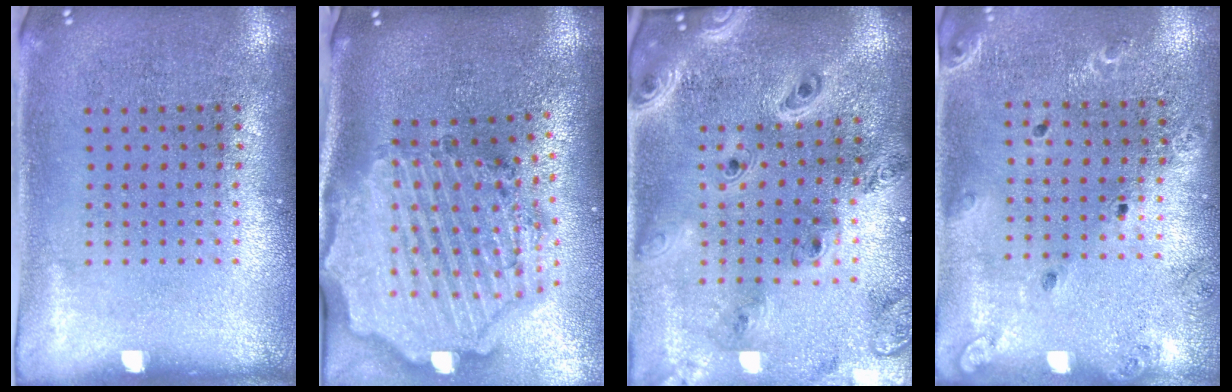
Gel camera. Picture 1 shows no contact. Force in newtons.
{"total": 4.0, "press": 3.3, "slide": 2.3}
{"total": 2.8, "press": 2.4, "slide": 1.4}
{"total": 1.4, "press": 1.4, "slide": 0.1}